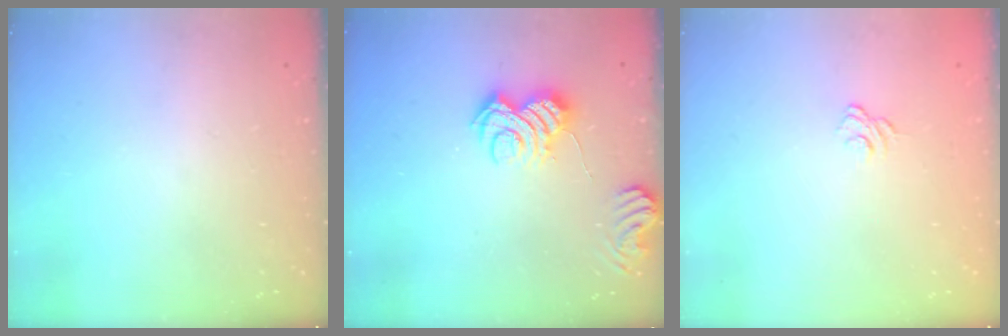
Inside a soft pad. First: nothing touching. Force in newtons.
{"total": 7.3, "press": 7.2, "slide": 0.6}
{"total": 3.2, "press": 3.0, "slide": 1.2}